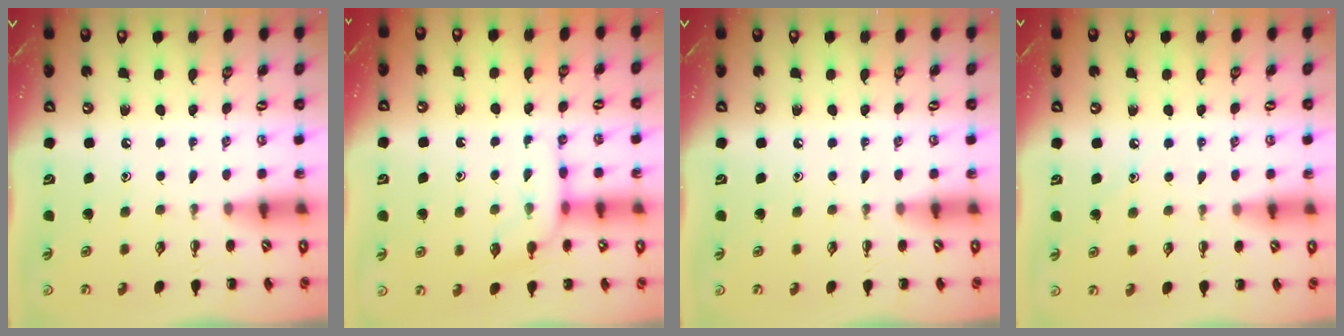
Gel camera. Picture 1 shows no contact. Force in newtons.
{"total": 8.1, "press": 7.9, "slide": 1.5}
{"total": 0.0}
{"total": 7.0, "press": 6.6, "slide": 2.2}